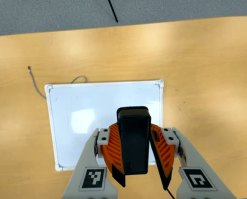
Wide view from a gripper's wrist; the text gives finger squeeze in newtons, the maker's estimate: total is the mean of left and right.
{"total": 9.2, "left": 9.2, "right": 9.1}